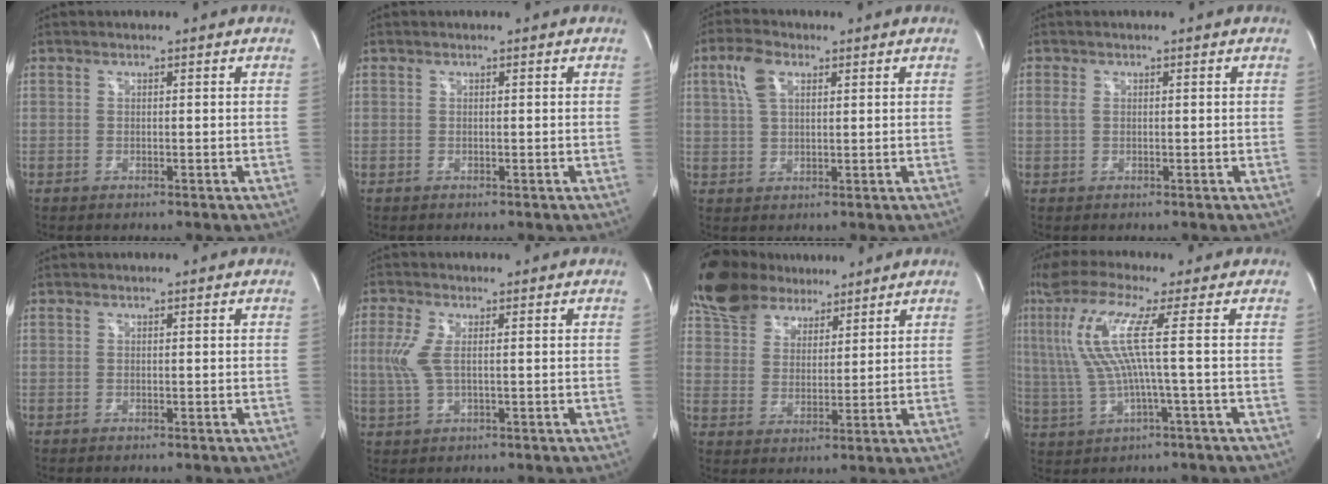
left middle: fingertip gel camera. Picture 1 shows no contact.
{"total": 0.0}
{"total": 5.2, "force": [2.4, 2.5, 3.8], "torque": [-0.088, 0.016, 0.049]}
{"total": 0.9, "force": [0.2, 0.5, 0.7], "torque": [-0.020, 0.004, 0.008]}
{"total": 0.0}
{"total": 4.5, "force": [0.5, 1.3, 4.3], "torque": [-0.115, -0.001, 0.010]}
{"total": 12.1, "force": [10.1, 5.4, 3.9], "torque": [-0.074, 0.030, 0.184]}
{"total": 11.6, "force": [2.2, -0.3, 11.4], "torque": [-0.250, 0.015, 0.042]}